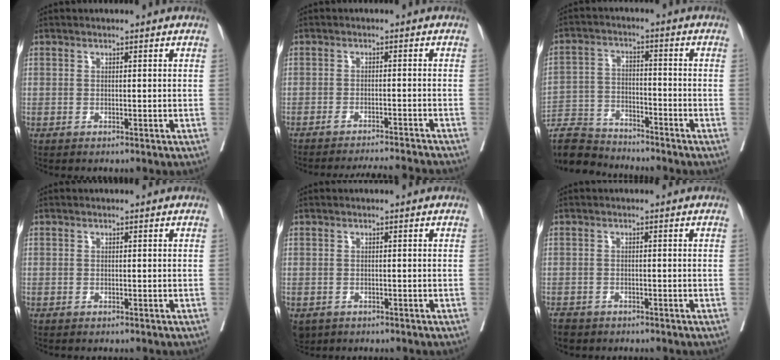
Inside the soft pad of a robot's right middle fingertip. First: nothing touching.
{"total": 9.8, "force": [-9.6, -0.8, 1.8], "torque": [-0.012, -0.003, -0.122]}
{"total": 9.6, "force": [-9.4, 1.8, 1.1], "torque": [-0.027, 0.000, -0.178]}
{"total": 0.0}
{"total": 3.1, "force": [-1.7, 2.4, 1.0], "torque": [-0.016, -0.004, -0.021]}
{"total": 3.4, "force": [-2.6, 2.1, 0.8], "torque": [-0.012, -0.001, -0.040]}